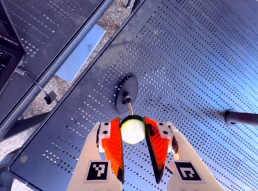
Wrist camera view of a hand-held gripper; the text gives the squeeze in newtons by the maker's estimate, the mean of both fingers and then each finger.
{"total": 11.2, "left": 11.7, "right": 10.6}